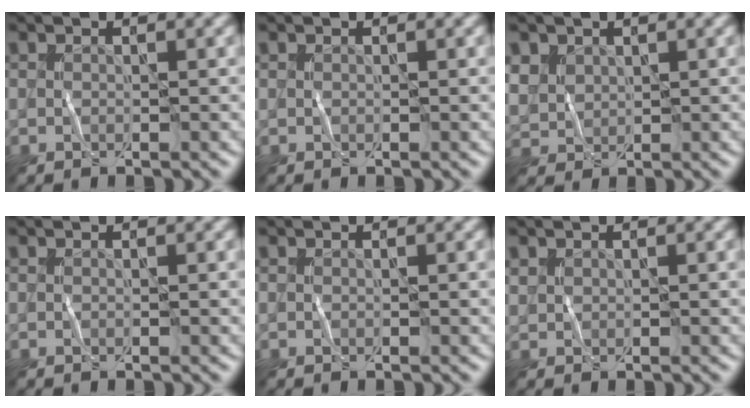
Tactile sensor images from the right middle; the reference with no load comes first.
{"total": 0.0}
{"total": 2.4, "force": [1.5, 1.9, 0.3], "torque": [-0.032, 0.000, 0.037]}
{"total": 0.0}
{"total": 0.0}
{"total": 0.6, "force": [0.5, 0.3, -0.3], "torque": [0.000, 0.001, 0.011]}